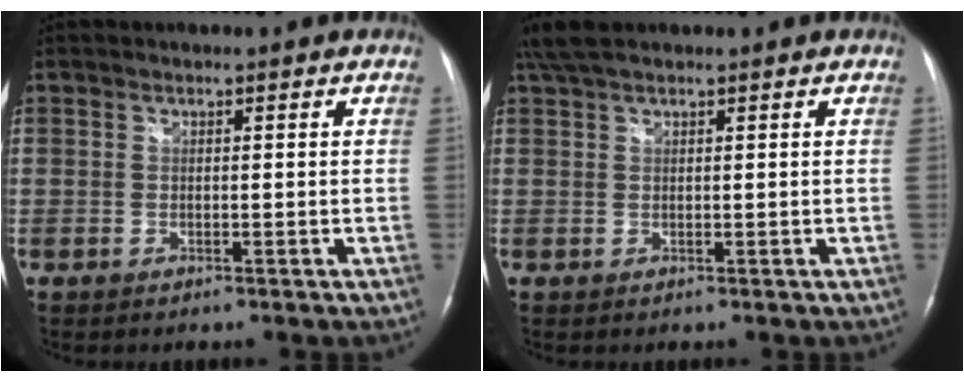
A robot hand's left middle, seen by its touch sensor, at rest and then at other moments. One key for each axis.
{"total": 4.2, "fx": 3.3, "fy": 1.0, "fz": 2.3, "tx": -0.054, "ty": 0.028, "tz": 0.065}